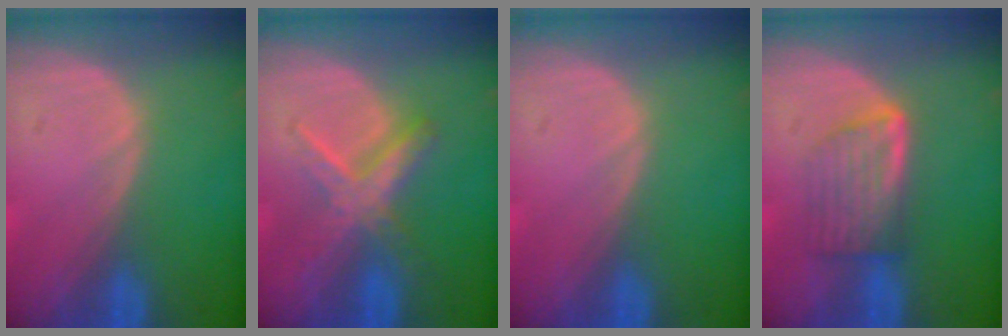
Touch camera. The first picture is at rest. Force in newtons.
{"total": 5.4, "press": 5.4, "slide": 0.7}
{"total": 0.0}
{"total": 5.7, "press": 5.3, "slide": 2.3}